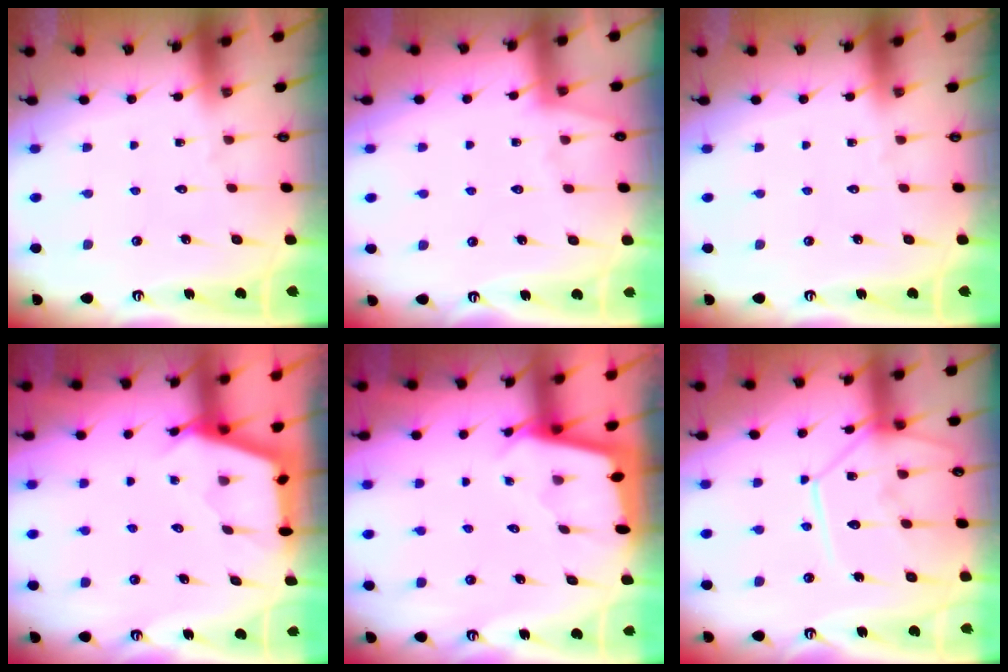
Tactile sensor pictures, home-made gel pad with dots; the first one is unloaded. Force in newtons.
{"total": 1.6, "press": 1.5, "slide": 0.4}
{"total": 0.0}
{"total": 2.8, "press": 2.8, "slide": 0.4}
{"total": 1.8, "press": 1.8, "slide": 0.2}
{"total": 13.7, "press": 13.6, "slide": 1.1}